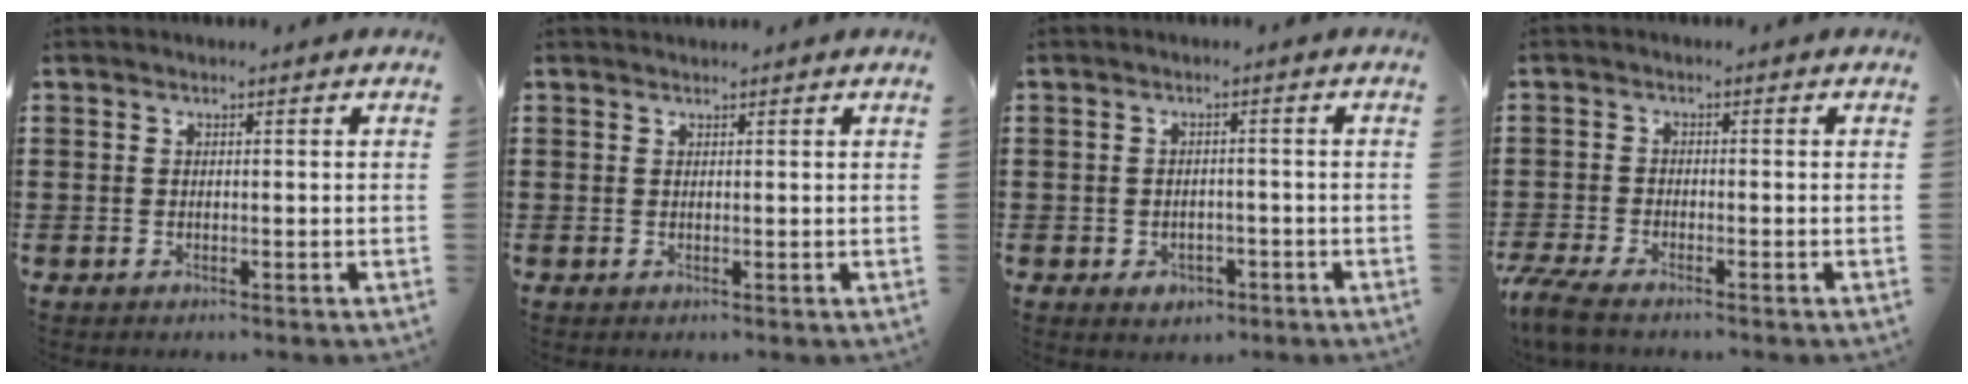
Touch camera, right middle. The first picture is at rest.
{"total": 0.8, "force": [0.8, -0.1, 0.0], "torque": [-0.002, 0.000, 0.015]}
{"total": 1.8, "force": [-1.0, 1.3, 0.7], "torque": [-0.018, 0.001, -0.024]}
{"total": 3.3, "force": [-2.9, 0.2, 1.6], "torque": [-0.054, -0.012, -0.064]}